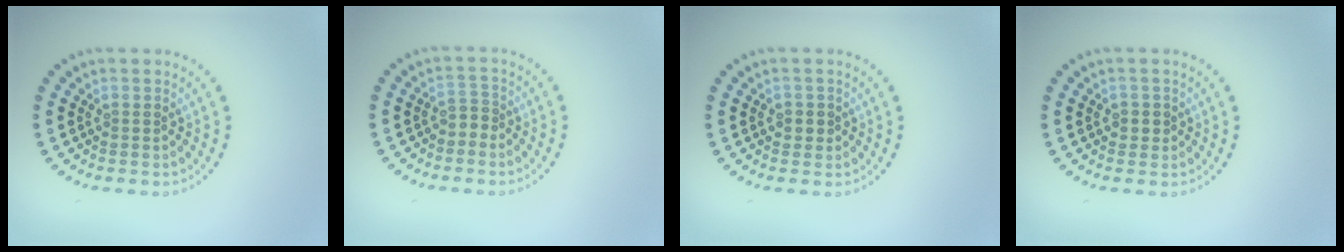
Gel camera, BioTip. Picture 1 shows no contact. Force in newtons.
{"total": 1.2, "press": 0.9, "slide": 0.8}
{"total": 1.2, "press": 1.1, "slide": 0.5}
{"total": 1.2, "press": 1.1, "slide": 0.5}